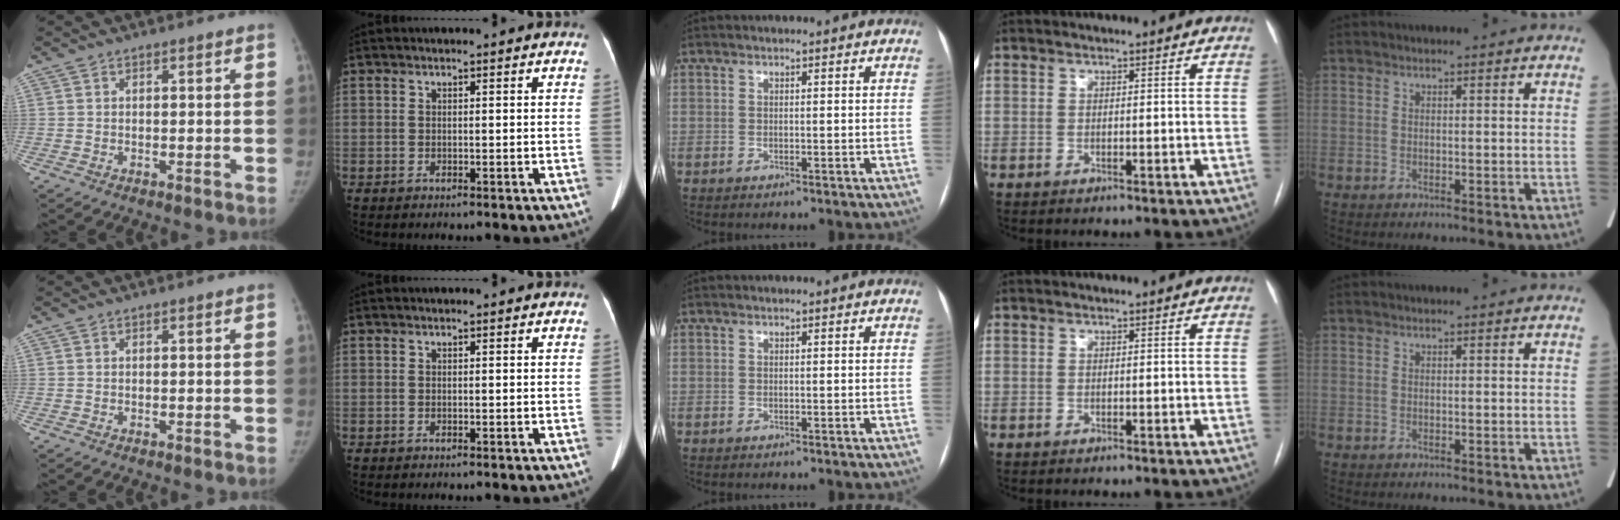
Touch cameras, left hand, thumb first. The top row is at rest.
{}